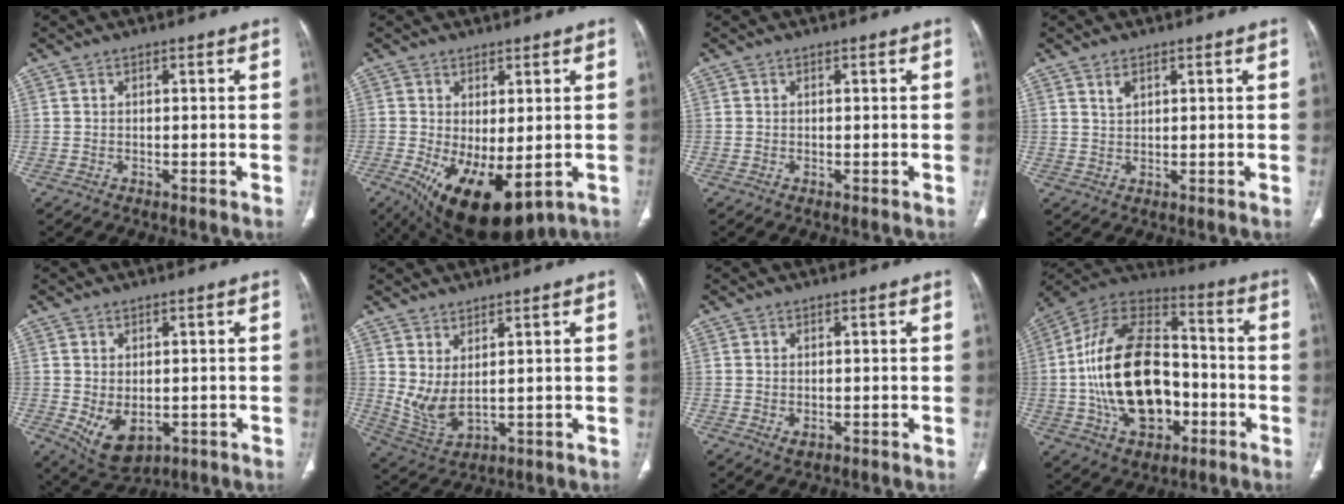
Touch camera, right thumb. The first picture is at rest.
{"total": 13.1, "force": [-3.6, 6.1, 11.1], "torque": [-0.184, -0.018, -0.030]}
{"total": 0.0}
{"total": 2.3, "force": [1.4, 1.2, 1.3], "torque": [-0.024, -0.007, 0.033]}
{"total": 7.4, "force": [-1.3, 4.7, 5.5], "torque": [-0.086, -0.009, 0.002]}
{"total": 7.0, "force": [2.2, 2.8, 6.0], "torque": [-0.125, -0.027, 0.062]}
{"total": 1.5, "force": [-0.2, 1.0, 1.1], "torque": [-0.020, -0.005, 0.003]}
{"total": 26.7, "force": [-3.8, 16.9, 20.3], "torque": [-0.347, 0.028, -0.057]}